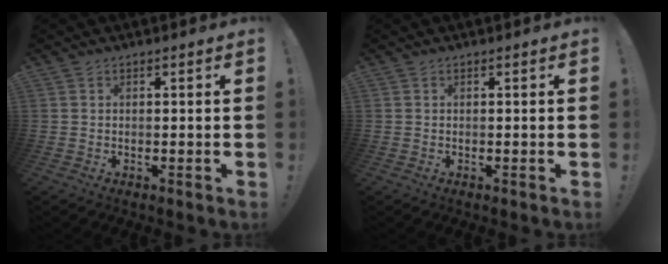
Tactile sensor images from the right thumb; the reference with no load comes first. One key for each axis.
{"total": 0.0}